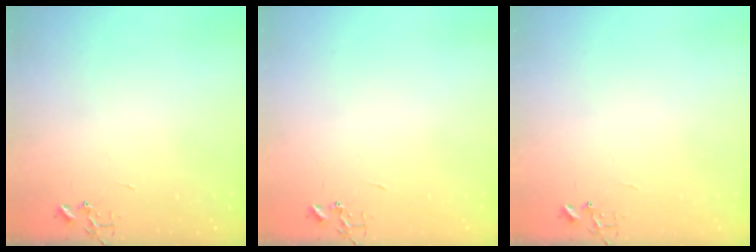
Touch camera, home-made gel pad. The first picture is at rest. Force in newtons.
{"total": 0.0}
{"total": 6.4, "press": 6.4, "slide": 0.6}